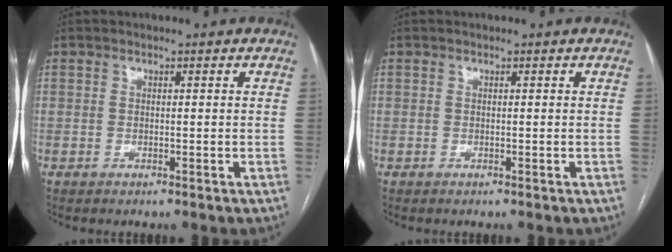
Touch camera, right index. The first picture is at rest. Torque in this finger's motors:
{"motor_torque": [0.00, 0.00, 0.00, 0.00]}